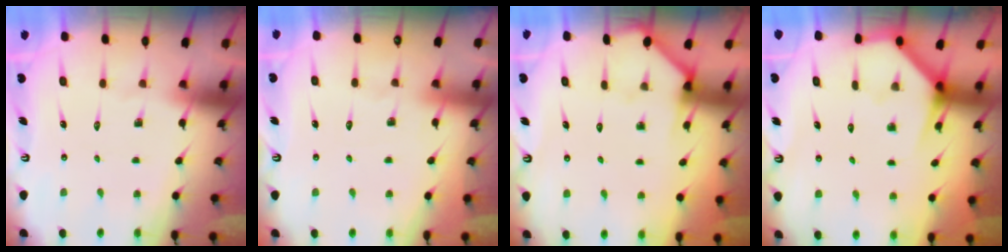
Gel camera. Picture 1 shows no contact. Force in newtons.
{"total": 4.6, "press": 4.5, "slide": 0.7}
{"total": 2.6, "press": 2.6, "slide": 0.2}
{"total": 3.6, "press": 3.6, "slide": 0.1}